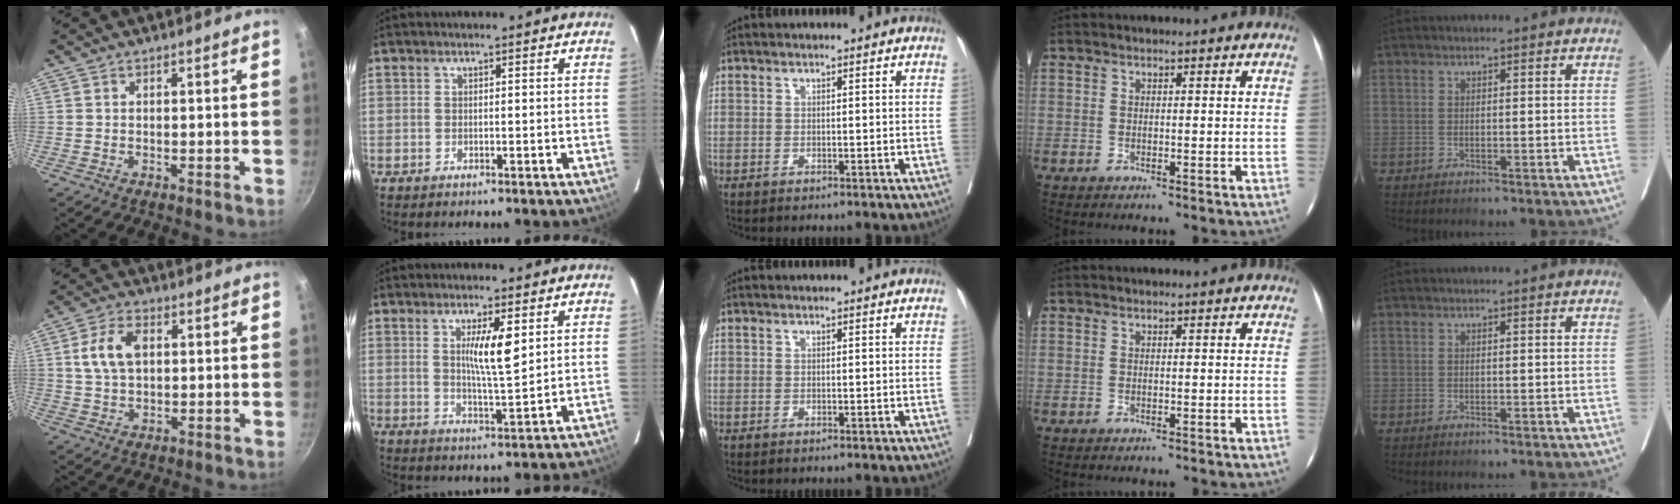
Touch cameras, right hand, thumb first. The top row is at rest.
{"thumb": {"total": 8.1, "force": [1.6, 5.0, 6.1], "torque": [-0.115, 0.008, 0.032]}, "index": {"total": 7.1, "force": [2.1, 0.9, 6.7], "torque": [-0.116, -0.005, 0.037]}}